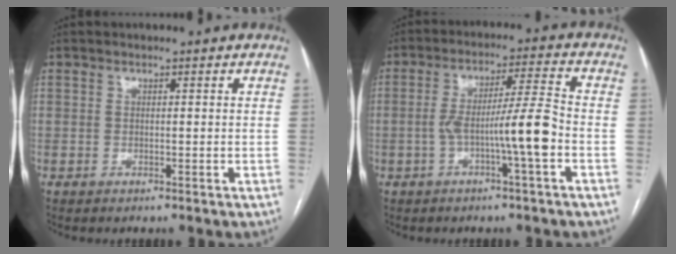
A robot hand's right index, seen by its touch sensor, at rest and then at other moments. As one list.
[{"total": 8.4, "force": [-2.5, -0.6, 8.0], "torque": [-0.144, 0.017, -0.038]}]